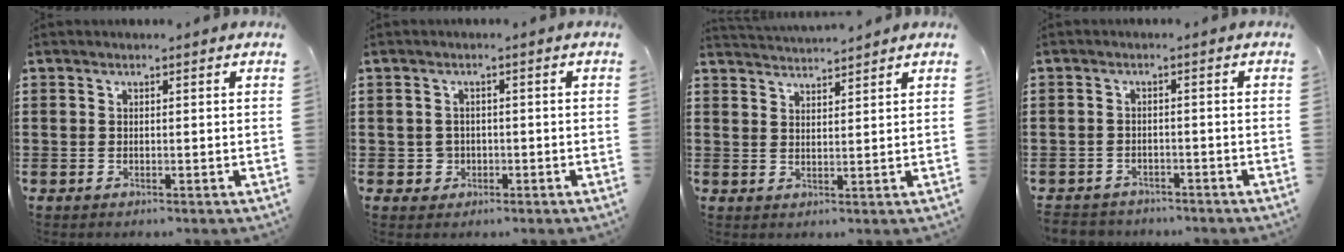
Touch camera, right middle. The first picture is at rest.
{"total": 1.8, "force": [-0.5, 1.7, 0.3], "torque": [-0.013, 0.003, -0.014]}
{"total": 2.8, "force": [2.7, -0.2, -0.3], "torque": [-0.002, -0.009, 0.052]}
{"total": 2.3, "force": [-2.2, 0.6, -0.3], "torque": [-0.002, 0.001, -0.052]}